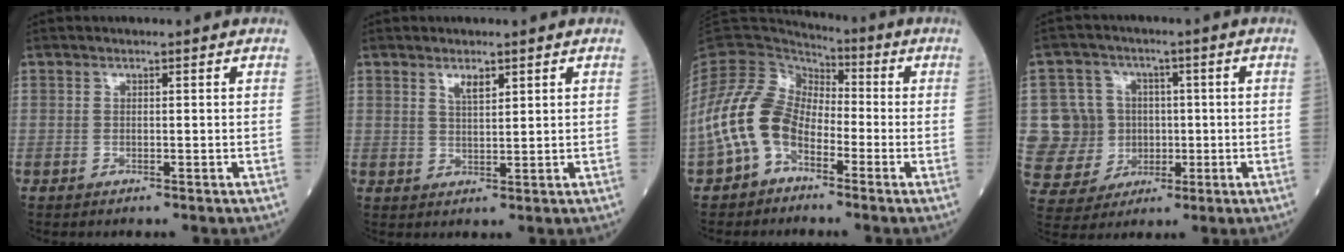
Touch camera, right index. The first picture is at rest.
{"total": 2.4, "force": [1.6, 0.7, 1.6], "torque": [-0.033, 0.001, 0.032]}
{"total": 9.9, "force": [-4.0, 6.6, 6.1], "torque": [-0.148, 0.023, -0.085]}
{"total": 9.9, "force": [0.4, 9.6, 2.3], "torque": [-0.065, 0.024, 0.021]}